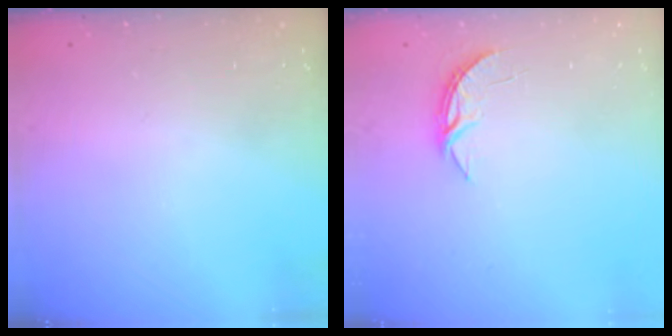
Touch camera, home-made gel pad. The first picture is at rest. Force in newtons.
{"total": 4.2, "press": 4.2, "slide": 0.3}